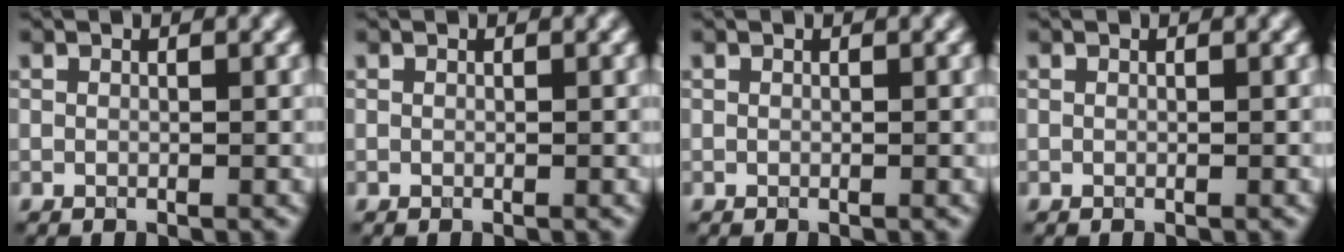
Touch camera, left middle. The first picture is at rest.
{"total": 0.0}
{"total": 0.0}
{"total": 0.0}